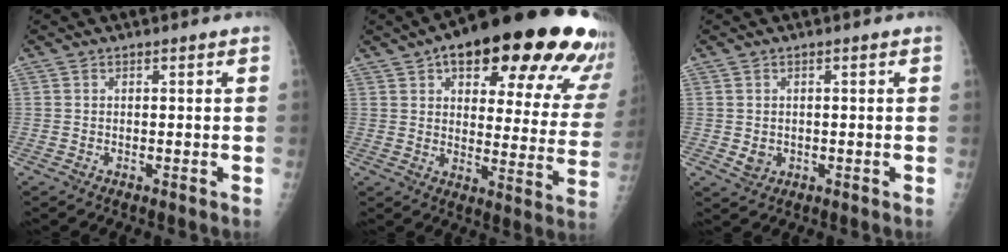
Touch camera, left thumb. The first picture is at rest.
{"total": 29.9, "force": [17.9, 10.5, 21.5], "torque": [-0.237, -0.035, 0.234]}
{"total": 2.2, "force": [-0.3, 2.0, 0.9], "torque": [-0.005, -0.001, 0.003]}